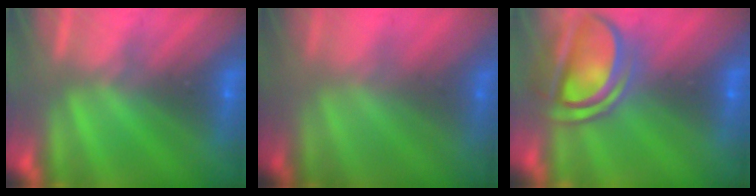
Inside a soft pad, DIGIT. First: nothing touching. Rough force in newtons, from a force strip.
{"total": 1.4}
{"total": 7.5}